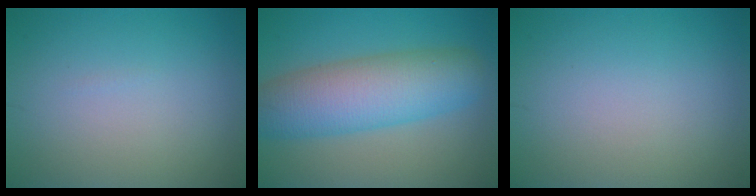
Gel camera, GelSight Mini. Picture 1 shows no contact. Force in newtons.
{"total": 8.4, "press": 8.4, "slide": 0.2}
{"total": 0.0}